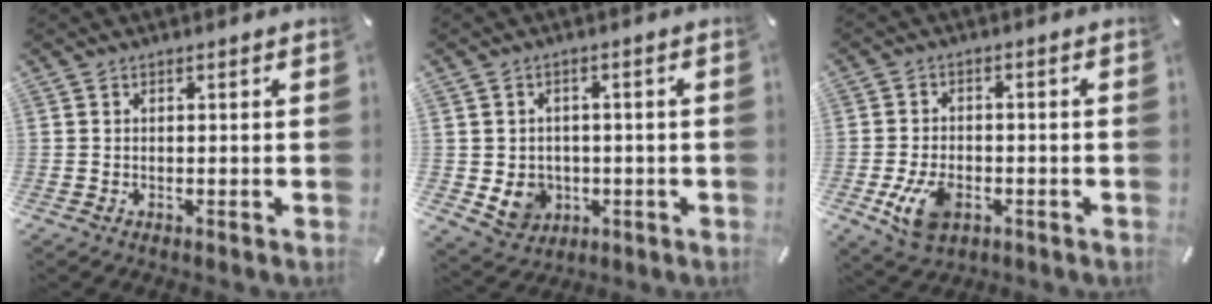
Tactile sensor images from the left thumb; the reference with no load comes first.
{"total": 6.7, "force": [-0.5, 6.4, 2.0], "torque": [-0.033, -0.004, -0.004]}
{"total": 8.5, "force": [-2.9, 5.7, 5.7], "torque": [-0.111, 0.001, -0.053]}